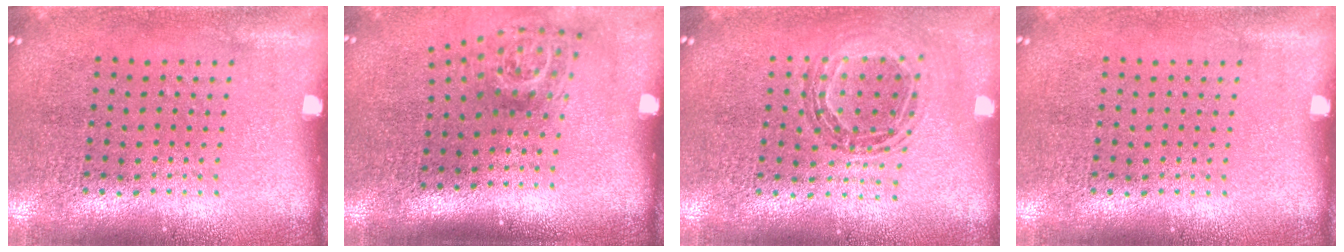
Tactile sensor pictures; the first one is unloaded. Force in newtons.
{"total": 1.8, "press": 1.2, "slide": 1.3}
{"total": 0.9, "press": 0.9, "slide": 0.1}
{"total": 0.0}